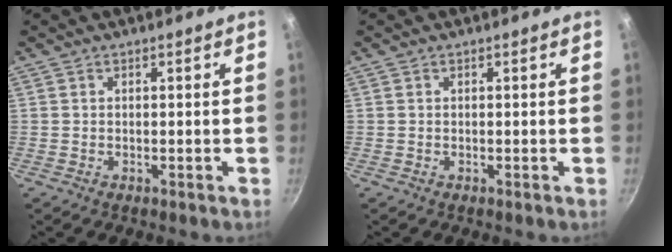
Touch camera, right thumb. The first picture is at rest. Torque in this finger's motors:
{"motor_torque": [-0.11, 0.11, -0.18, 0.07, 0.01]}